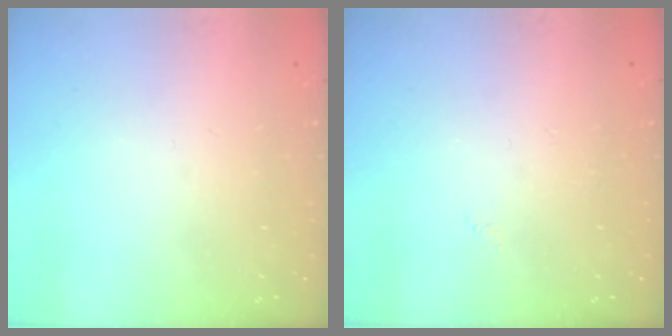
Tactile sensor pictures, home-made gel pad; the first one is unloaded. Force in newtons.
{"total": 3.4, "press": 3.3, "slide": 0.5}